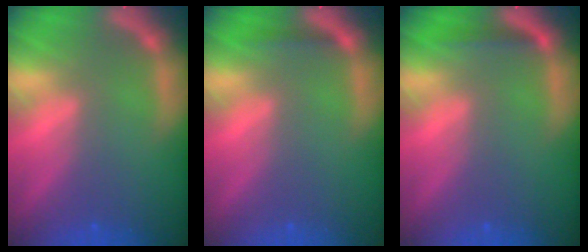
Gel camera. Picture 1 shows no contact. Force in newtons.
{"total": 0.9}
{"total": 1.4}